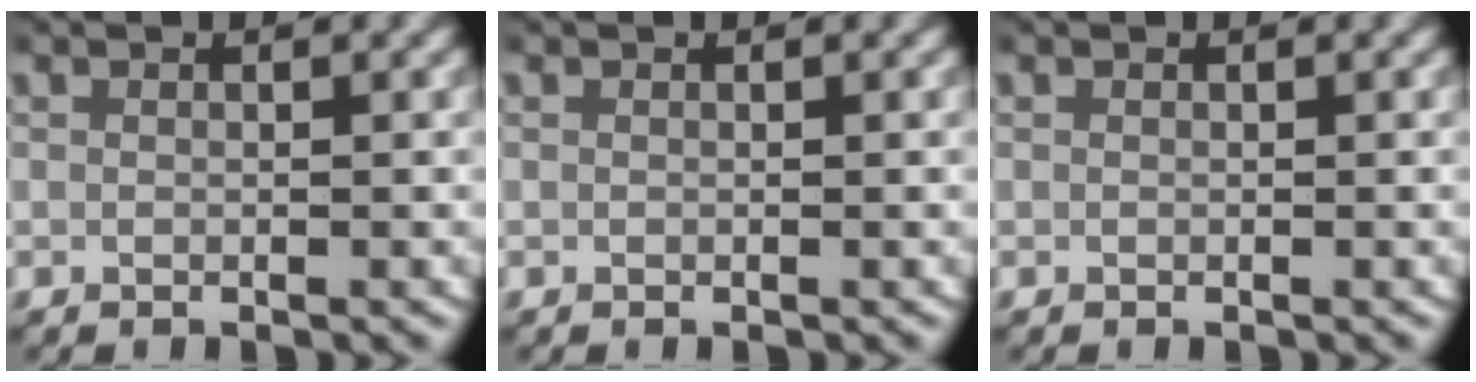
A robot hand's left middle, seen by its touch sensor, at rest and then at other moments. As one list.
[{"total": 0.0}, {"total": 0.0}]